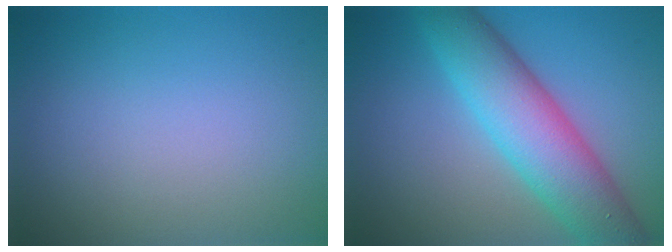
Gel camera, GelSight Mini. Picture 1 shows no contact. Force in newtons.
{"total": 8.1, "press": 8.1, "slide": 0.2}